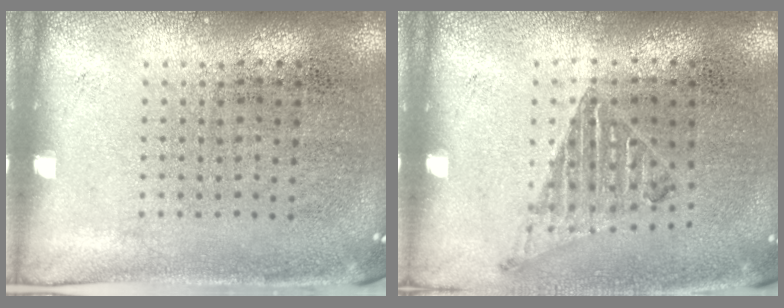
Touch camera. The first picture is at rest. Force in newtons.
{"total": 1.0, "press": 1.0, "slide": 0.2}